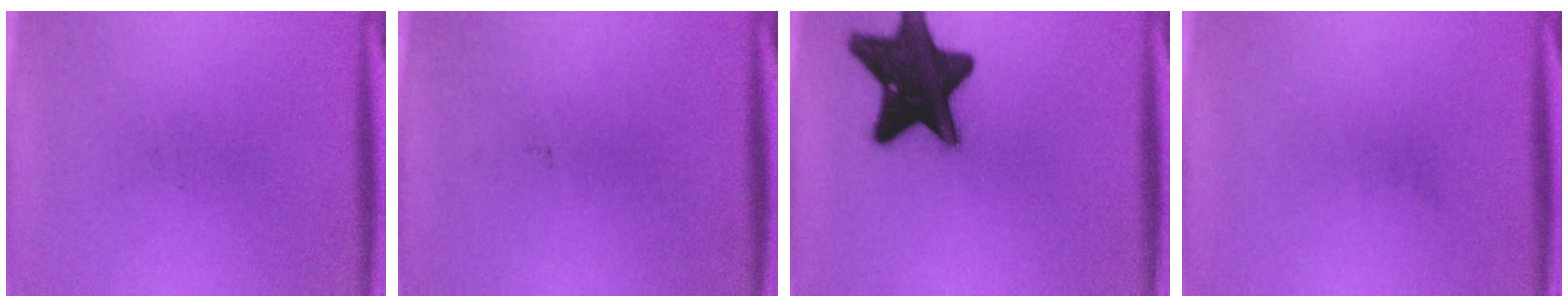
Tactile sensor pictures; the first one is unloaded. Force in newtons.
{"total": 0.0}
{"total": 18.6}
{"total": 0.0}